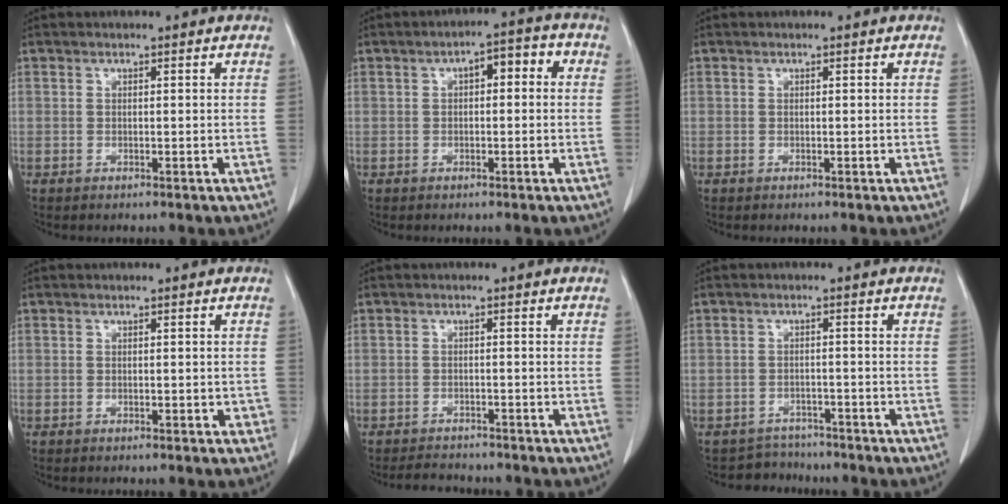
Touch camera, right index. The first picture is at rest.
{"total": 5.1, "force": [0.8, 2.2, 4.5], "torque": [-0.064, 0.034, 0.009]}
{"total": 0.0}
{"total": 1.4, "force": [-0.3, 0.8, 1.1], "torque": [-0.010, 0.005, 0.000]}
{"total": 2.5, "force": [-2.3, 0.7, 0.4], "torque": [-0.011, -0.009, -0.038]}
{"total": 2.8, "force": [-2.4, 1.0, -1.0], "torque": [0.017, 0.007, -0.038]}